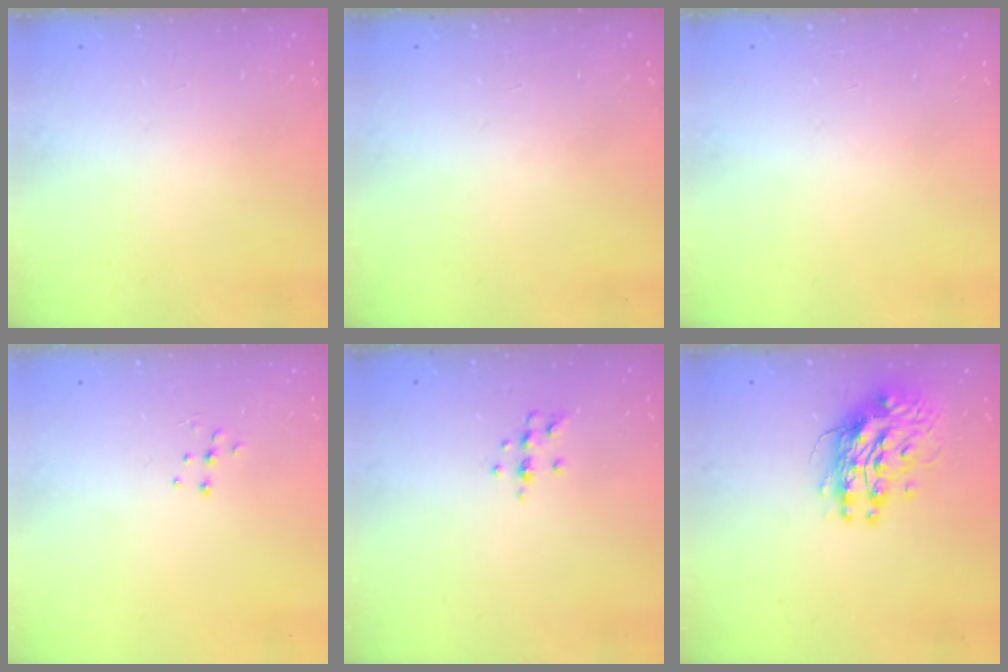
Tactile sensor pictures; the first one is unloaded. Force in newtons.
{"total": 0.0}
{"total": 0.0}
{"total": 4.3, "press": 4.3, "slide": 0.4}
{"total": 5.4, "press": 5.2, "slide": 1.4}
{"total": 11.0, "press": 10.9, "slide": 1.0}